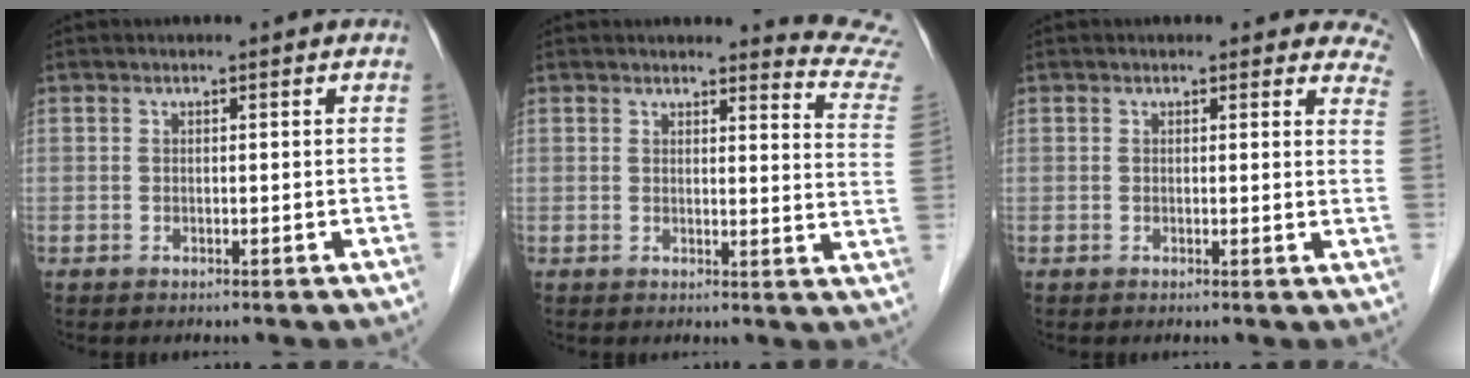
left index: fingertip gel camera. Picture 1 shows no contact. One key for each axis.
{"total": 8.9, "fx": 8.9, "fy": -1.1, "fz": -0.1, "tx": 0.004, "ty": -0.103, "tz": 0.074}
{"total": 7.1, "fx": 6.5, "fy": 2.4, "fz": 1.5, "tx": 0.022, "ty": -0.016, "tz": 0.033}